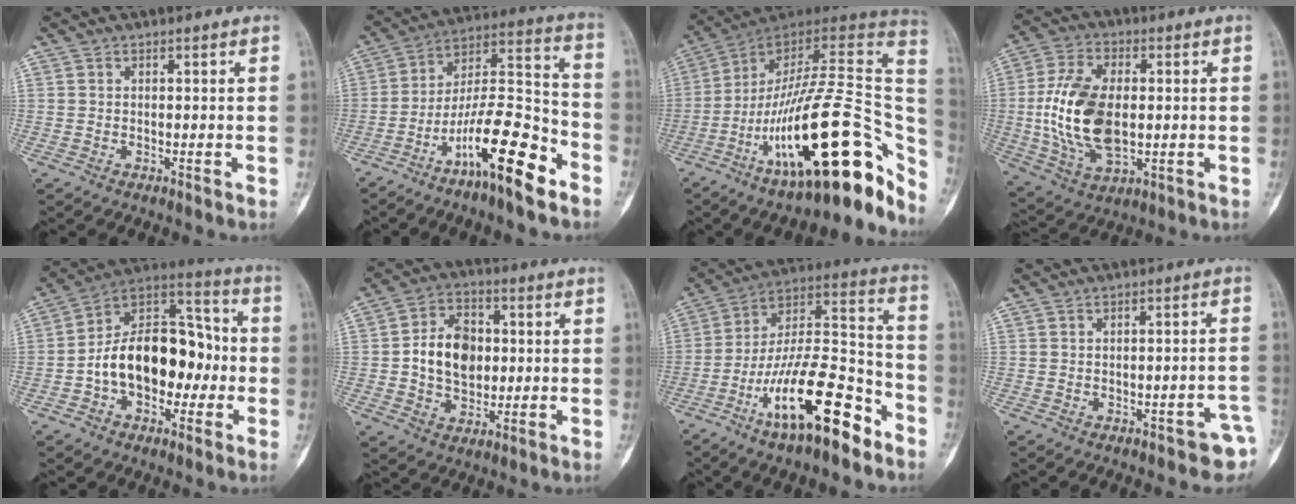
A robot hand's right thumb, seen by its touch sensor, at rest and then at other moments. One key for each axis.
{"total": 17.3, "fx": -9.9, "fy": 4.0, "fz": 13.6, "tx": -0.237, "ty": 0.081, "tz": -0.169}
{"total": 32.8, "fx": -12.1, "fy": 10.9, "fz": 28.5, "tx": -0.359, "ty": 0.067, "tz": -0.191}
{"total": 16.3, "fx": -0.3, "fy": 9.3, "fz": 13.4, "tx": -0.262, "ty": -0.001, "tz": 0.000}
{"total": 19.7, "fx": -2.6, "fy": 12.5, "fz": 15.0, "tx": -0.210, "ty": 0.055, "tz": -0.046}
{"total": 11.7, "fx": 0.4, "fy": 8.6, "fz": 7.9, "tx": -0.108, "ty": 0.014, "tz": 0.005}
{"total": 21.2, "fx": -12.0, "fy": 6.8, "fz": 16.2, "tx": -0.291, "ty": 0.081, "tz": -0.208}
{"total": 5.9, "fx": -3.2, "fy": 2.6, "fz": 4.3, "tx": -0.034, "ty": 0.025, "tz": -0.036}